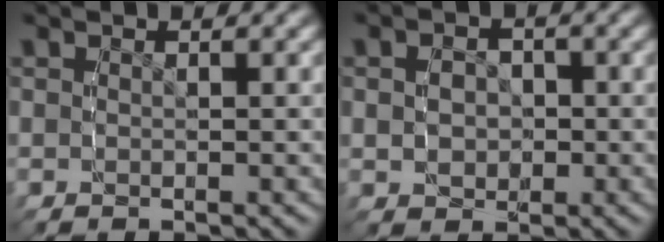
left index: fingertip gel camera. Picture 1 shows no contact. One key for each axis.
{"total": 3.0, "fx": -1.3, "fy": 2.4, "fz": 1.3, "tx": -0.023, "ty": -0.017, "tz": -0.017}